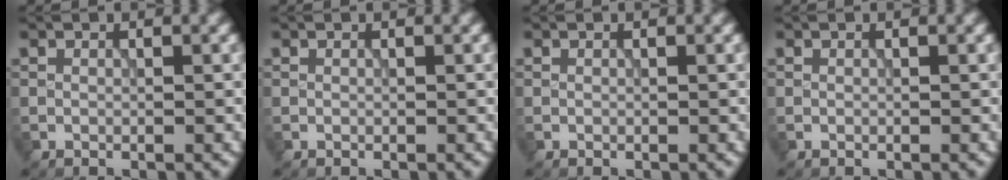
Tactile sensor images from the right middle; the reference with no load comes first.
{"total": 0.0}
{"total": 0.0}
{"total": 0.0}